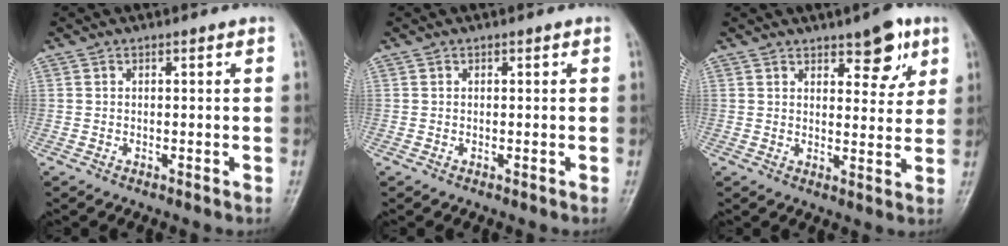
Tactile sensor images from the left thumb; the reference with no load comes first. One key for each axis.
{"total": 0.0}
{"total": 7.4, "fx": 4.4, "fy": 3.2, "fz": 5.1, "tx": -0.040, "ty": -0.023, "tz": 0.056}